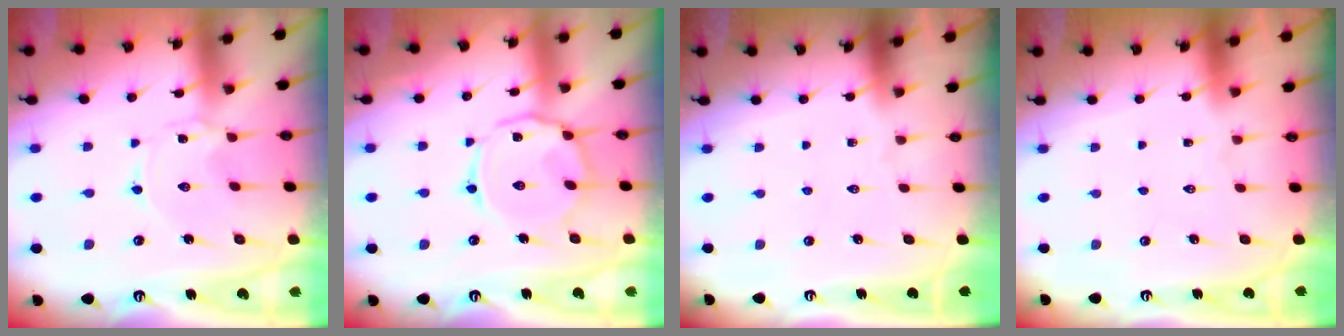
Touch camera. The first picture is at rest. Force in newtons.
{"total": 9.8, "press": 9.8, "slide": 0.9}
{"total": 0.0}
{"total": 1.5, "press": 1.5, "slide": 0.1}